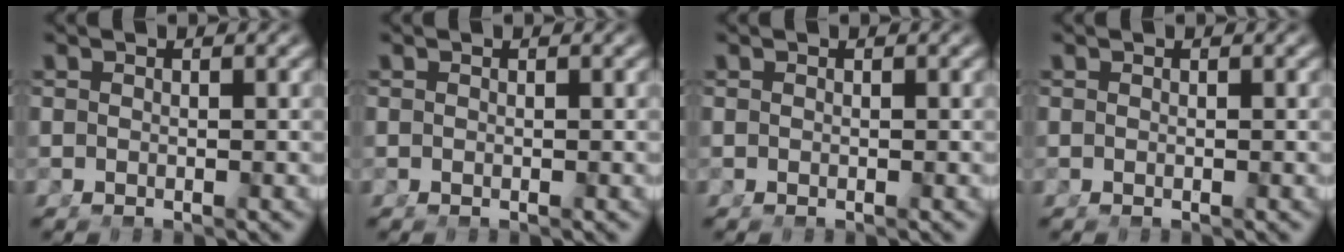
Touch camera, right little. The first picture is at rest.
{"total": 0.0}
{"total": 0.0}
{"total": 0.0}